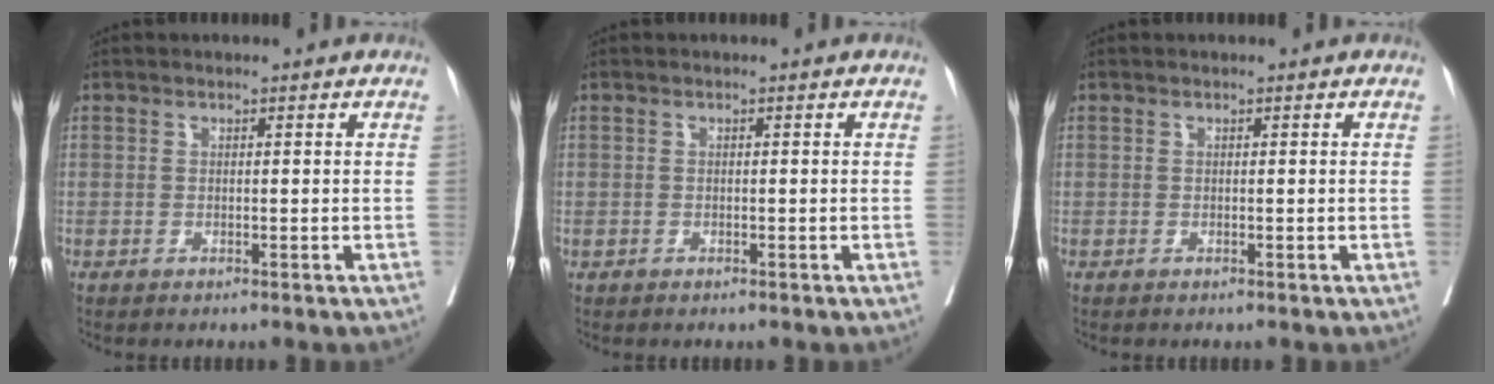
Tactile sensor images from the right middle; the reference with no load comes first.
{"total": 0.0}
{"total": 0.0}